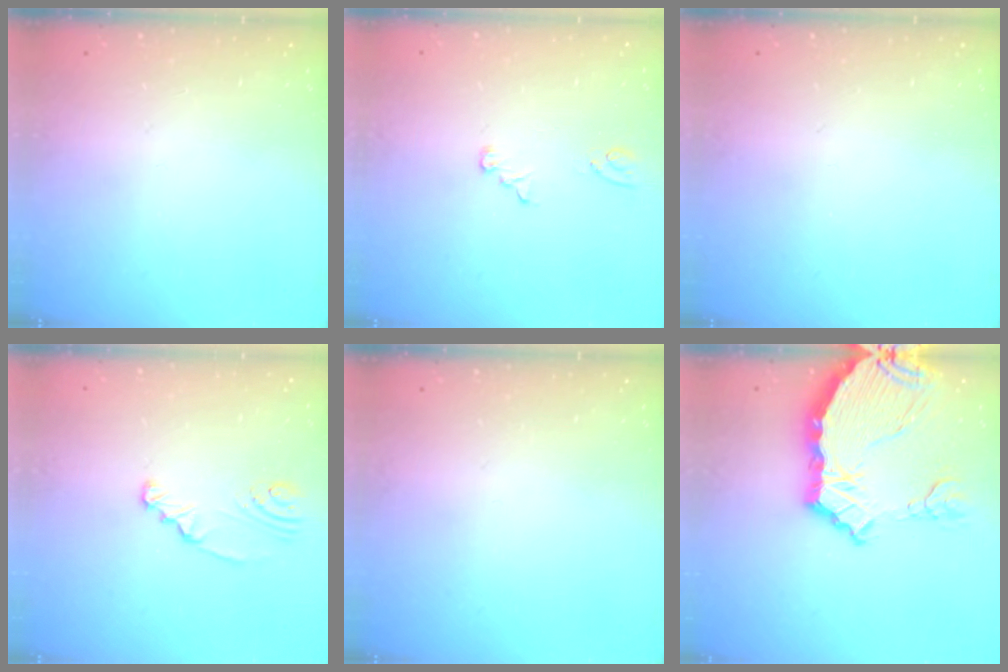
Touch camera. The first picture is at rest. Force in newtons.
{"total": 4.5, "press": 4.5, "slide": 0.5}
{"total": 0.0}
{"total": 2.3, "press": 2.3, "slide": 0.3}
{"total": 0.0}
{"total": 9.3, "press": 8.8, "slide": 3.1}